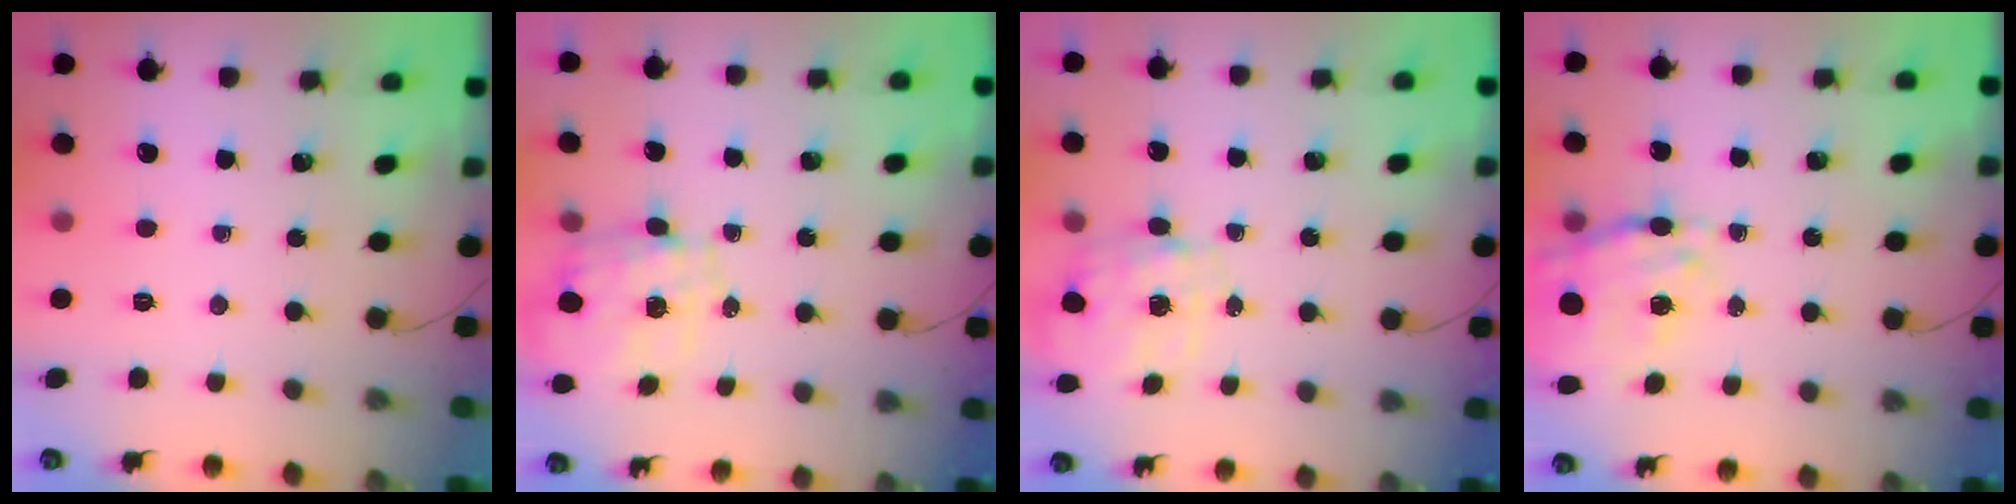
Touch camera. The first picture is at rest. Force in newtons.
{"total": 1.5, "press": 1.4, "slide": 0.4}
{"total": 2.7, "press": 2.6, "slide": 0.8}
{"total": 12.4, "press": 11.7, "slide": 4.2}